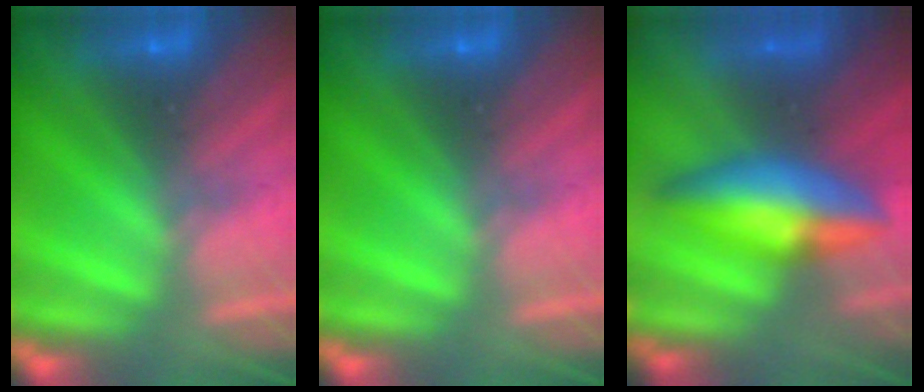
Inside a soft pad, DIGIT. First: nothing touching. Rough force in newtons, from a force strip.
{"total": 0.0}
{"total": 5.7}